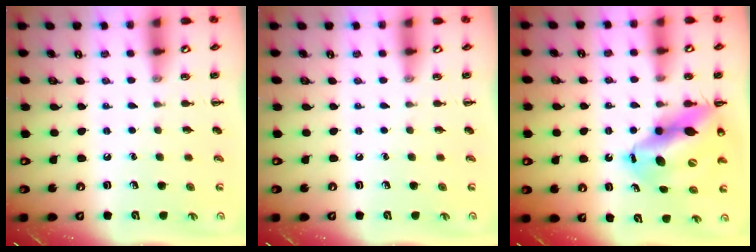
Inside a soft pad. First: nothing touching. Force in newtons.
{"total": 0.0}
{"total": 15.7, "press": 15.1, "slide": 4.4}